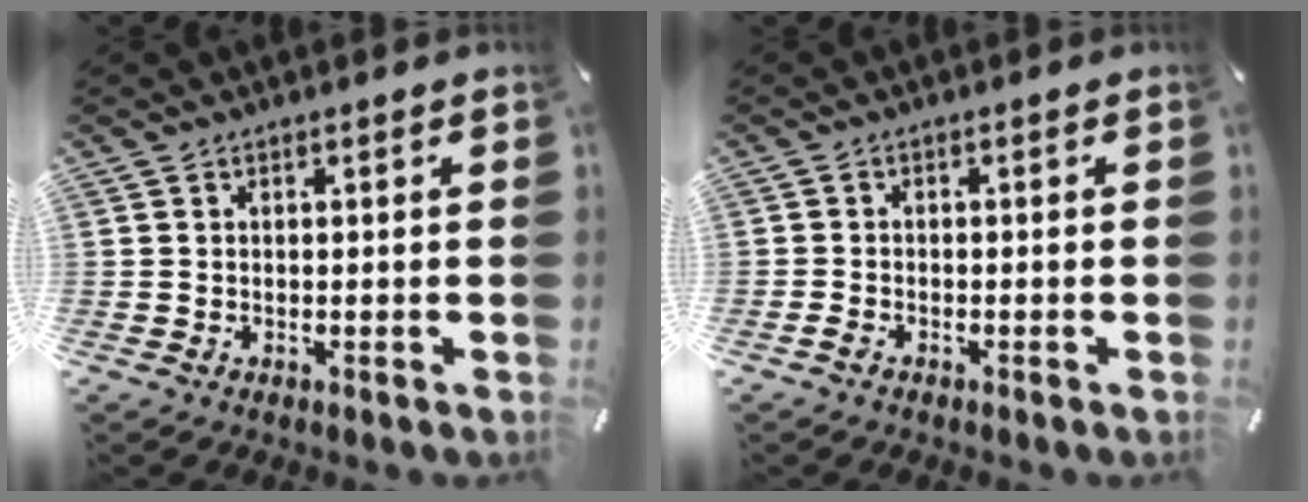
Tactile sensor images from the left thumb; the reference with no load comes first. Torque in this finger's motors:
{"motor_torque": [-0.06, -0.01, 0.09, 0.05, 0.02]}